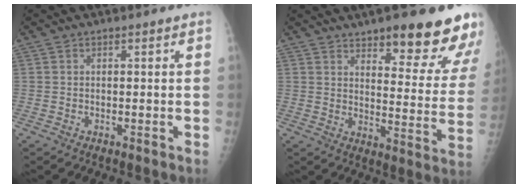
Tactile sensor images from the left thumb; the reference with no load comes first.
{"total": 20.2, "force": [14.4, 5.2, 13.2], "torque": [-0.130, -0.080, 0.187]}